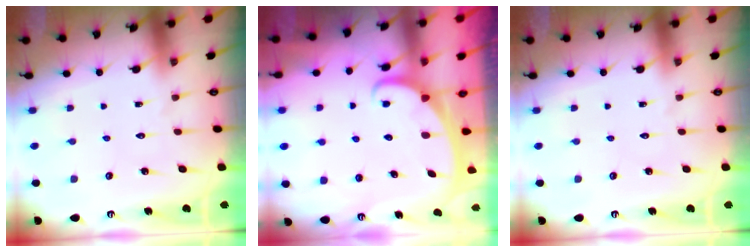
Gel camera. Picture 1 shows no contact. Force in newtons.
{"total": 2.5, "press": 2.5, "slide": 0.3}
{"total": 0.0}